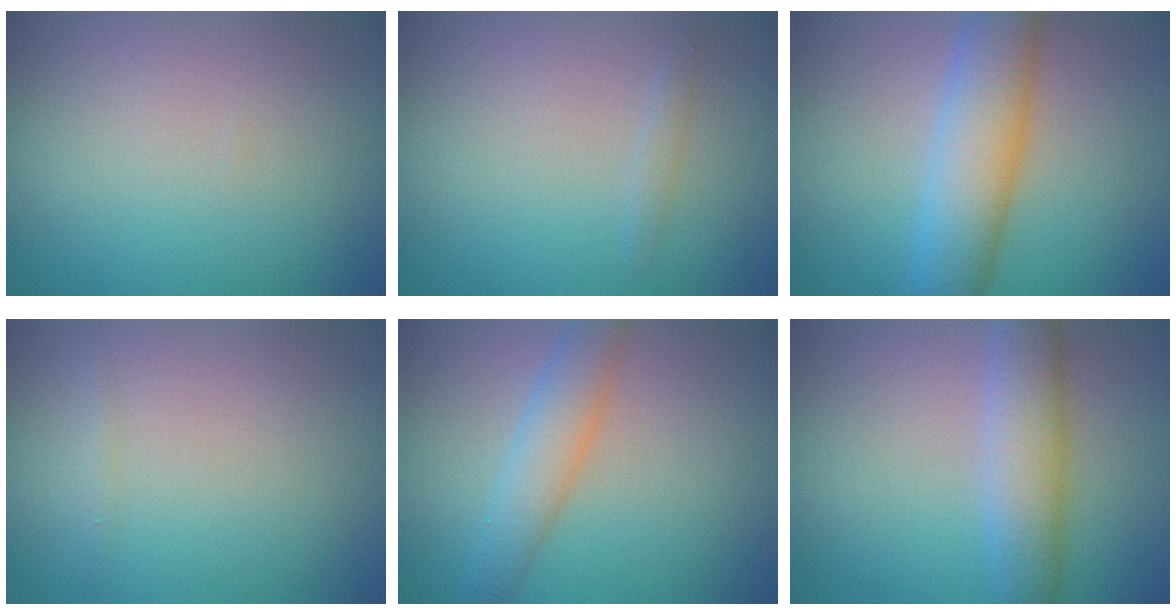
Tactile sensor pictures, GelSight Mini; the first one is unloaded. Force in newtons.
{"total": 0.7, "press": 0.7, "slide": 0.0}
{"total": 6.8, "press": 6.8, "slide": 0.2}
{"total": 0.6, "press": 0.6, "slide": 0.0}
{"total": 3.7, "press": 3.7, "slide": 0.1}
{"total": 5.1, "press": 5.1, "slide": 0.4}